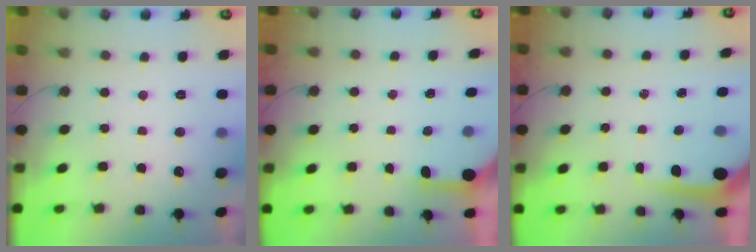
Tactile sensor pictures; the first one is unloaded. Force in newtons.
{"total": 3.5, "press": 3.5, "slide": 0.5}
{"total": 5.8, "press": 5.8, "slide": 0.5}